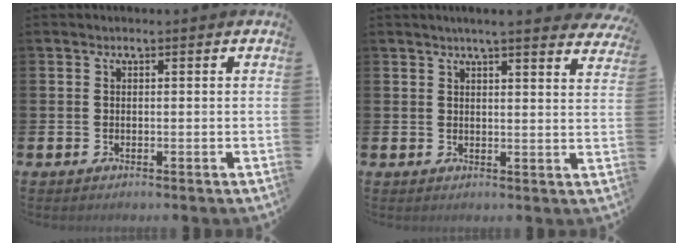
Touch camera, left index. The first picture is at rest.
{"total": 4.0, "force": [3.8, -0.3, 1.1], "torque": [-0.020, -0.021, 0.066]}